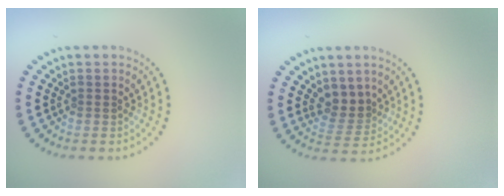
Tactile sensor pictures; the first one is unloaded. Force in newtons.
{"total": 2.6, "press": 2.2, "slide": 1.3}